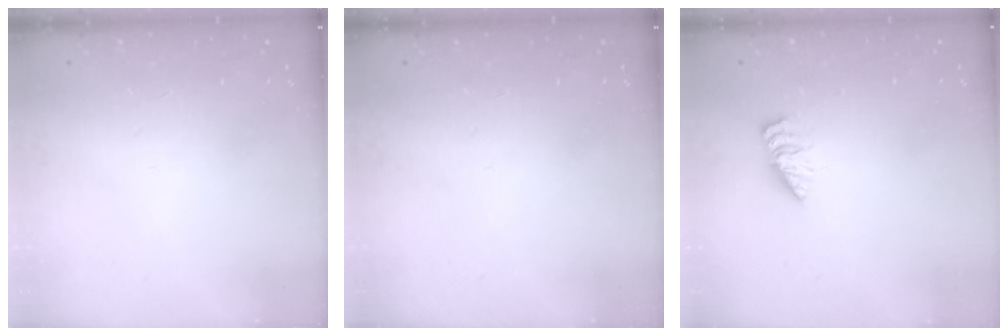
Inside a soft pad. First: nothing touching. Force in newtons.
{"total": 0.0}
{"total": 2.0, "press": 2.0, "slide": 0.4}